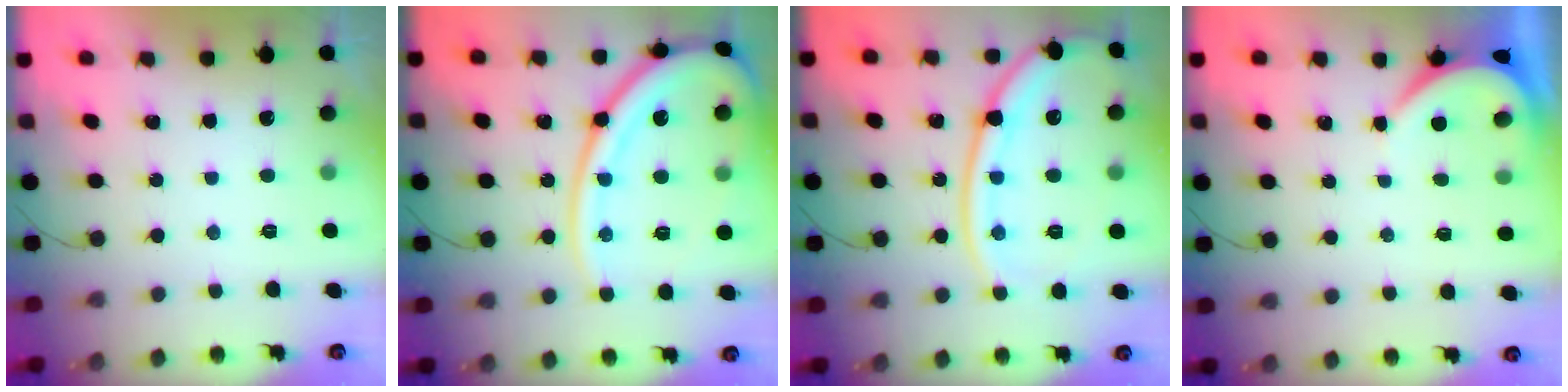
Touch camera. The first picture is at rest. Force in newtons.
{"total": 20.1, "press": 20.0, "slide": 2.2}
{"total": 18.5, "press": 18.4, "slide": 2.0}
{"total": 3.9, "press": 3.9, "slide": 0.6}